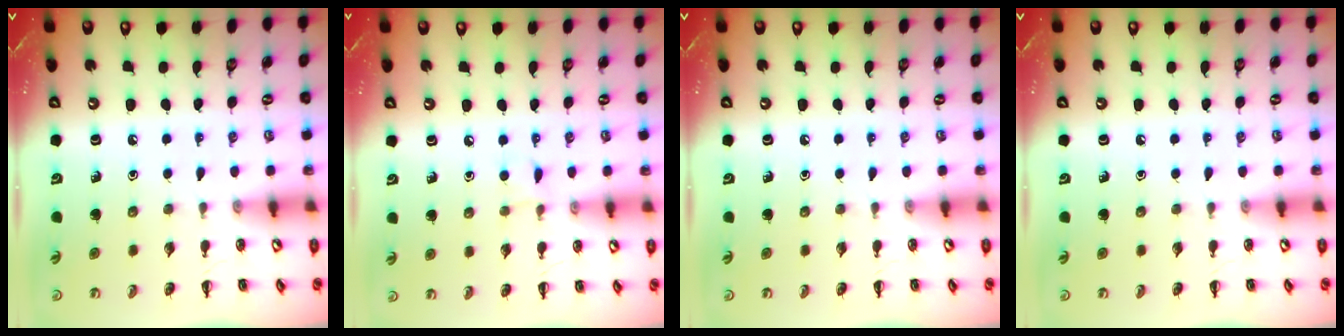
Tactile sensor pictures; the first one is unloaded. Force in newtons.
{"total": 4.9, "press": 4.7, "slide": 1.5}
{"total": 0.0}
{"total": 0.0}